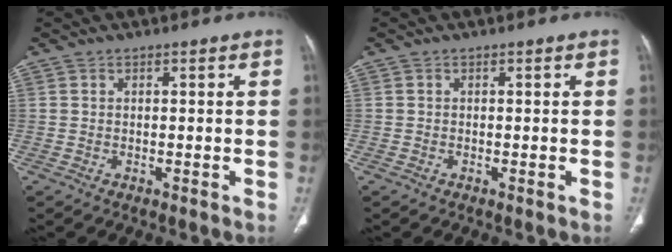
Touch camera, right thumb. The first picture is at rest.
{"total": 0.0}